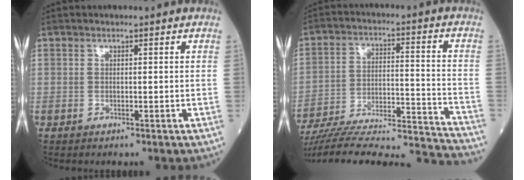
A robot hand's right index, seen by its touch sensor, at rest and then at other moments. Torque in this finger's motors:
{"motor_torque": [0.60, -1.54, 0.72, 0.21]}